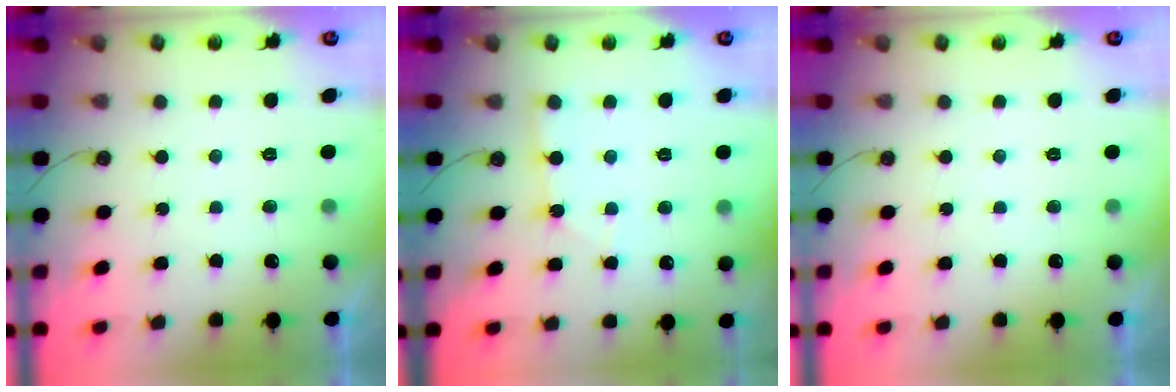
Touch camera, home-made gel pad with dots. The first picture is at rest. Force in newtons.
{"total": 1.5, "press": 1.5, "slide": 0.2}
{"total": 0.0}